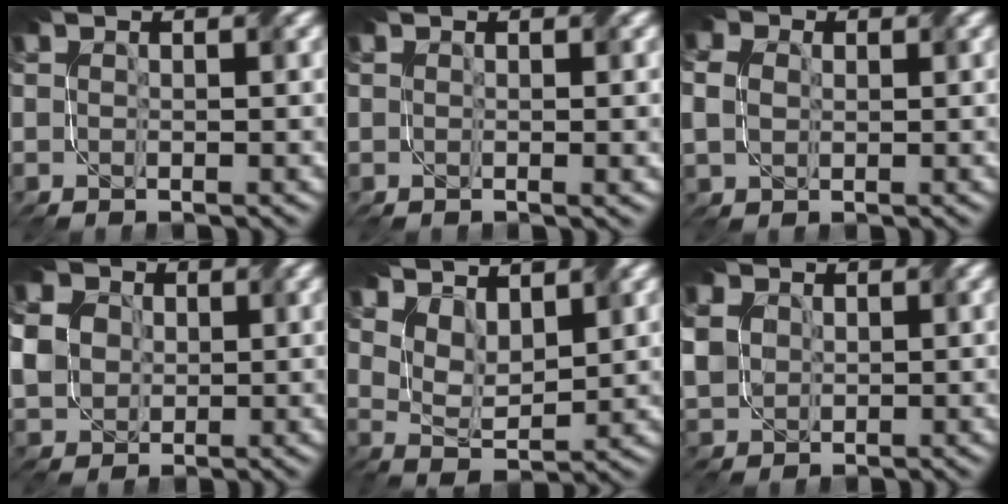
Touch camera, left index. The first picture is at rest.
{"total": 0.9, "force": [0.1, 0.3, 0.8], "torque": [-0.006, -0.002, 0.000]}
{"total": 3.4, "force": [0.9, 2.9, 1.5], "torque": [-0.061, 0.015, 0.016]}
{"total": 8.8, "force": [2.5, 7.3, 4.2], "torque": [-0.115, 0.028, 0.044]}
{"total": 4.9, "force": [3.7, 2.1, 2.4], "torque": [-0.061, 0.002, 0.065]}
{"total": 4.3, "force": [1.6, 3.6, 1.6], "torque": [-0.083, 0.015, 0.034]}